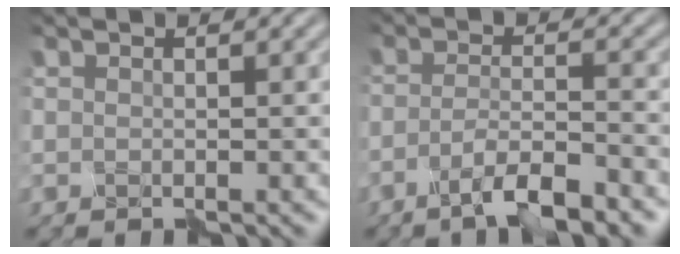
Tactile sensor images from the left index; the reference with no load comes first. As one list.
[{"total": 5.0, "force": [-3.1, 1.0, 3.7], "torque": [-0.063, 0.003, -0.061]}]